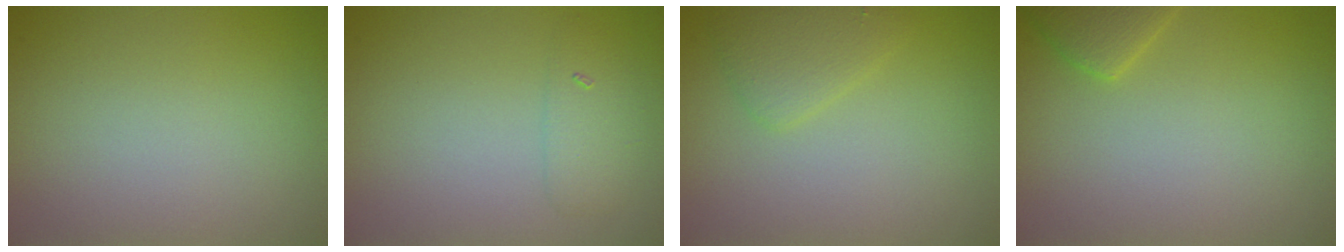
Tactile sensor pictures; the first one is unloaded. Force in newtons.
{"total": 1.8, "press": 1.8, "slide": 0.1}
{"total": 2.0, "press": 2.0, "slide": 0.1}
{"total": 2.3, "press": 2.3, "slide": 0.2}